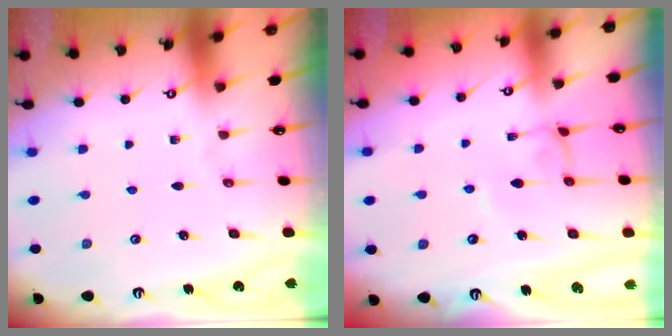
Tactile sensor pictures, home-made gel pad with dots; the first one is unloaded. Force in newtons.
{"total": 0.0}